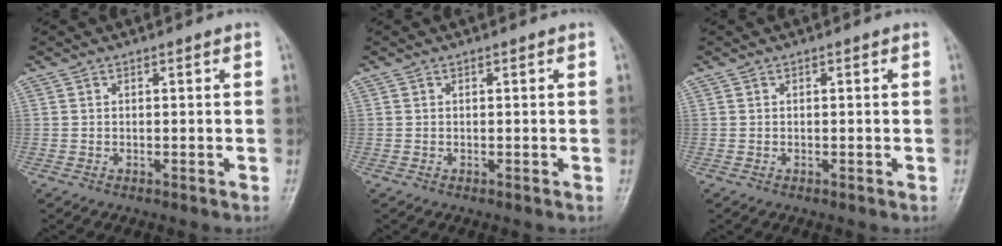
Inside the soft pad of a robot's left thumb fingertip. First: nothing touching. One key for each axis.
{"total": 0.0}
{"total": 0.0}